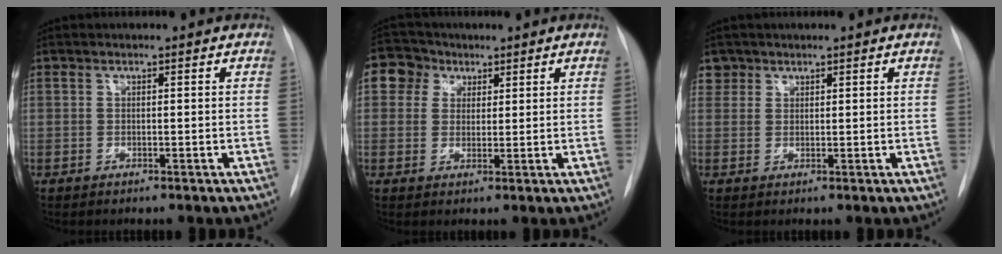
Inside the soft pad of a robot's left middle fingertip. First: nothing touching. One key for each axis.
{"total": 5.1, "fx": 2.2, "fy": 4.6, "fz": 0.7, "tx": -0.014, "ty": 0.022, "tz": 0.042}
{"total": 1.9, "fx": 1.3, "fy": 1.4, "fz": -0.3, "tx": 0.017, "ty": 0.007, "tz": 0.018}